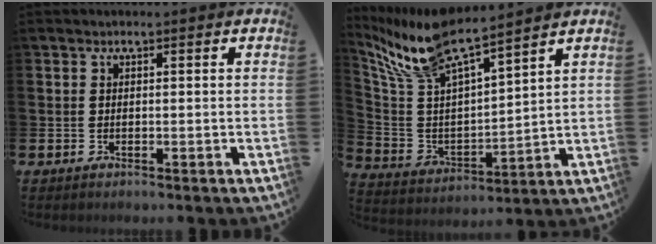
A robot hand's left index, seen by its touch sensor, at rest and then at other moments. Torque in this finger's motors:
{"motor_torque": [1.90, -0.24, 0.33, 0.10]}